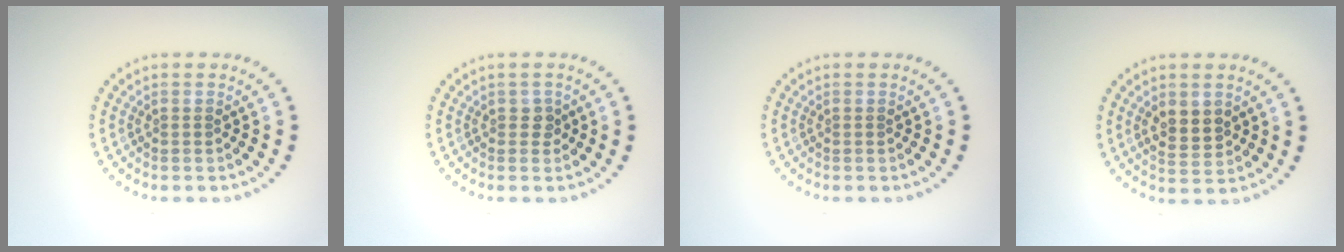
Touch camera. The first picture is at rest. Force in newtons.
{"total": 0.8, "press": 0.8, "slide": 0.3}
{"total": 0.0}
{"total": 2.7, "press": 2.7, "slide": 0.5}